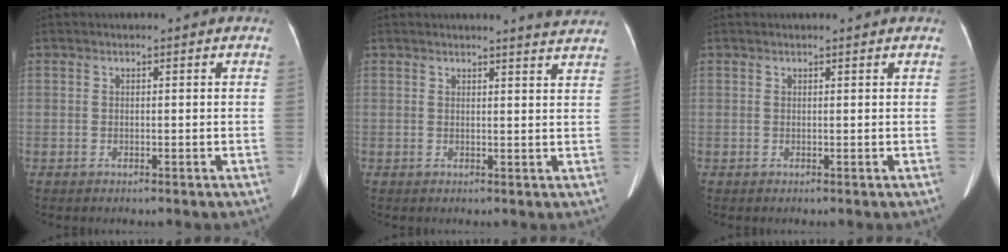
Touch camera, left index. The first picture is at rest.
{"total": 4.7, "force": [4.5, -0.4, 1.1], "torque": [-0.019, -0.010, 0.033]}
{"total": 1.1, "force": [1.0, 0.1, 0.3], "torque": [-0.010, 0.007, 0.013]}